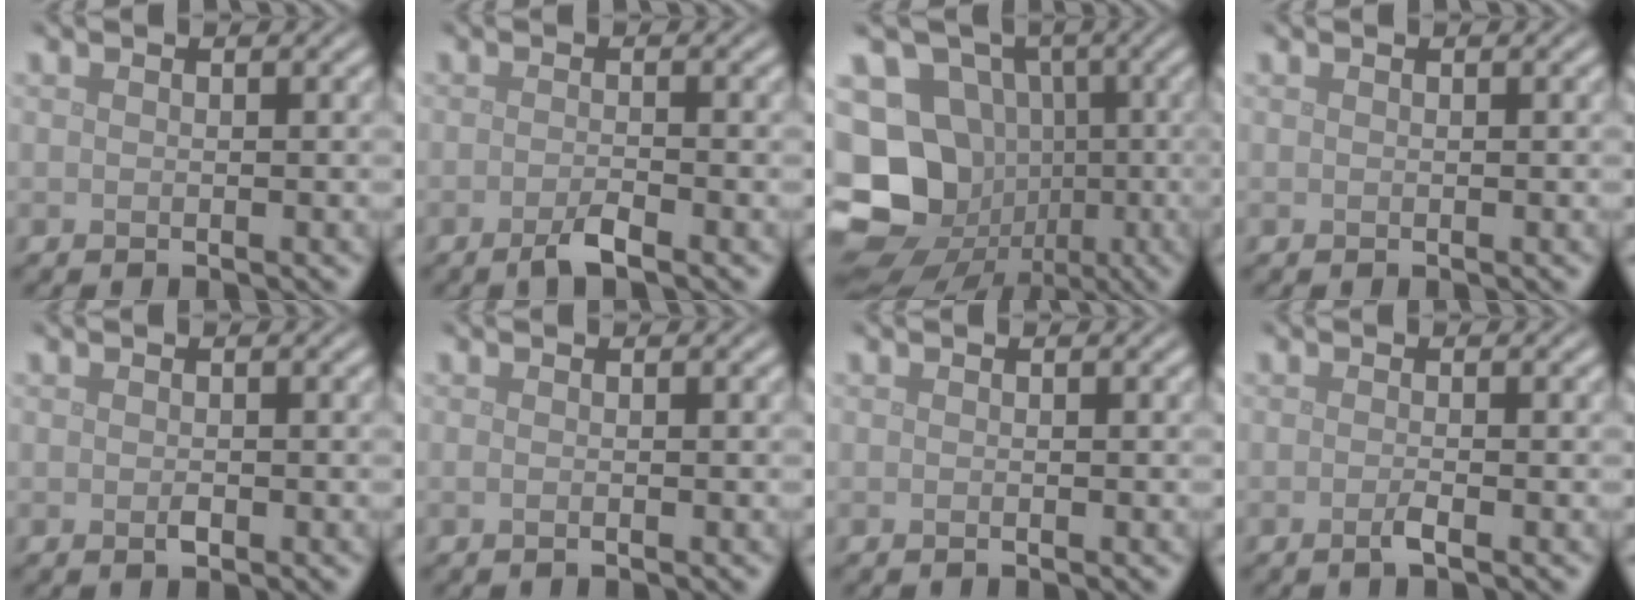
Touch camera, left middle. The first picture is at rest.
{"total": 1.9, "force": [-1.1, 0.3, 1.4], "torque": [-0.024, 0.002, -0.026]}
{"total": 18.0, "force": [-4.4, 16.4, 6.1], "torque": [-0.158, -0.012, -0.091]}
{"total": 0.0}
{"total": 0.6, "force": [-0.2, 0.3, 0.5], "torque": [-0.012, 0.000, -0.003]}
{"total": 0.6, "force": [-0.2, 0.3, 0.6], "torque": [-0.007, -0.002, -0.006]}
{"total": 0.0}
{"total": 1.2, "force": [-0.5, 0.2, 1.0], "torque": [-0.019, -0.001, -0.013]}